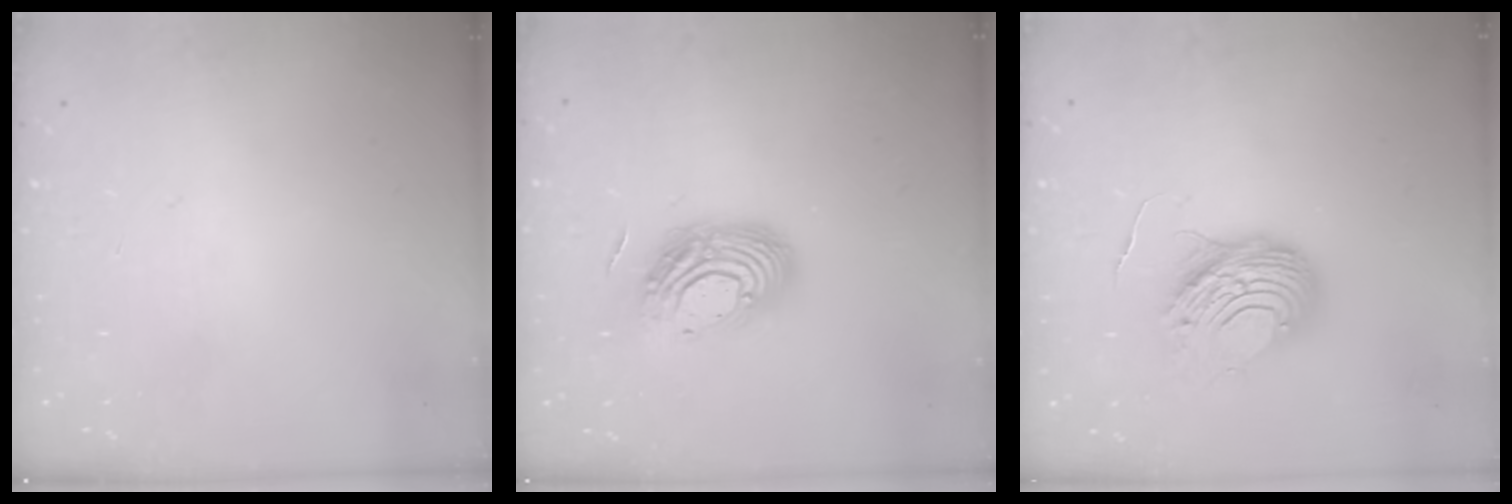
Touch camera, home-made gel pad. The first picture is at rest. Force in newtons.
{"total": 13.3, "press": 13.3, "slide": 1.0}
{"total": 11.1, "press": 11.1, "slide": 0.9}